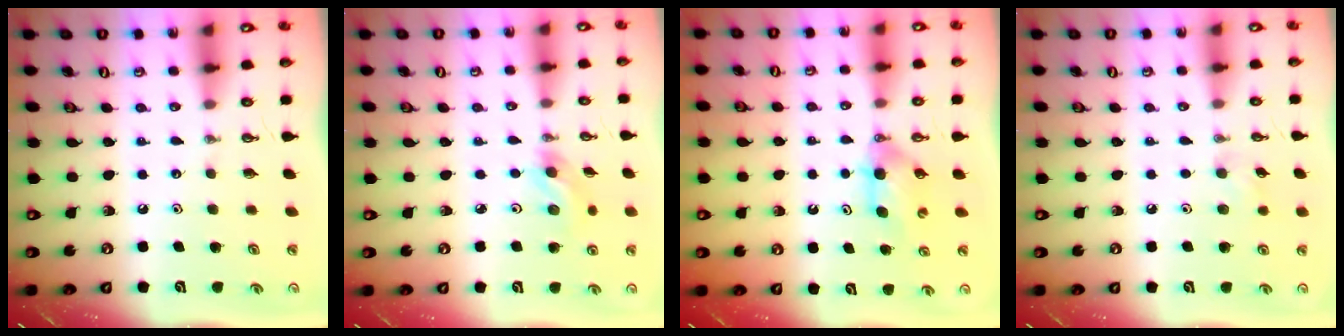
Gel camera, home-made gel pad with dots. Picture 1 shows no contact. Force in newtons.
{"total": 5.9, "press": 5.5, "slide": 2.1}
{"total": 4.5, "press": 4.3, "slide": 1.4}
{"total": 6.7, "press": 6.4, "slide": 2.1}